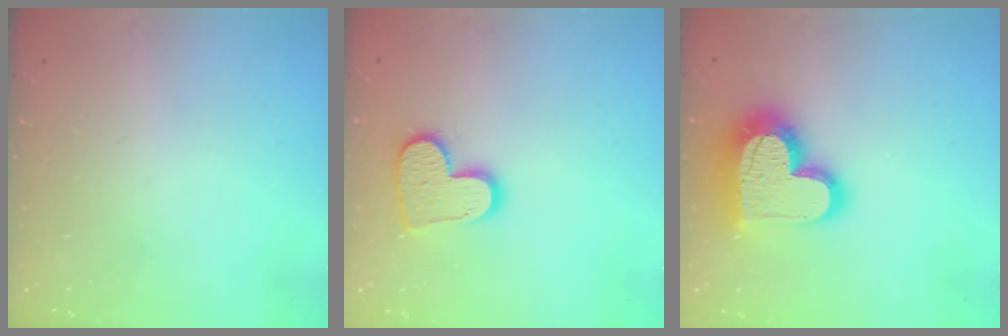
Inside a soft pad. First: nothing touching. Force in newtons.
{"total": 13.0, "press": 13.0, "slide": 1.0}
{"total": 21.1, "press": 21.0, "slide": 1.9}